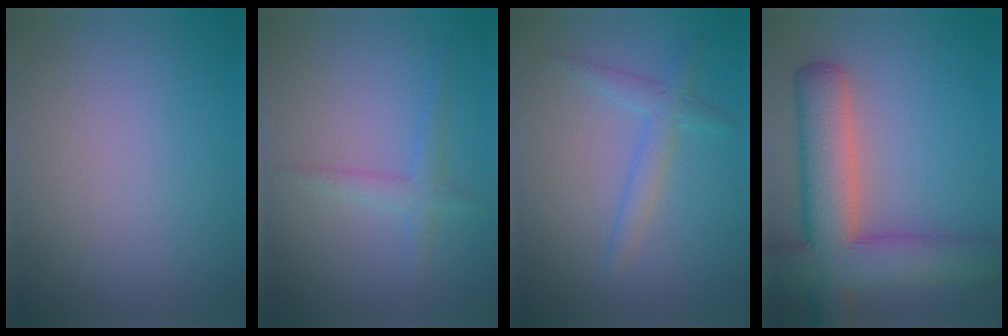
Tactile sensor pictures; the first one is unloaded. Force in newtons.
{"total": 1.7, "press": 1.7, "slide": 0.1}
{"total": 2.2, "press": 2.2, "slide": 0.1}
{"total": 10.1, "press": 10.0, "slide": 0.8}